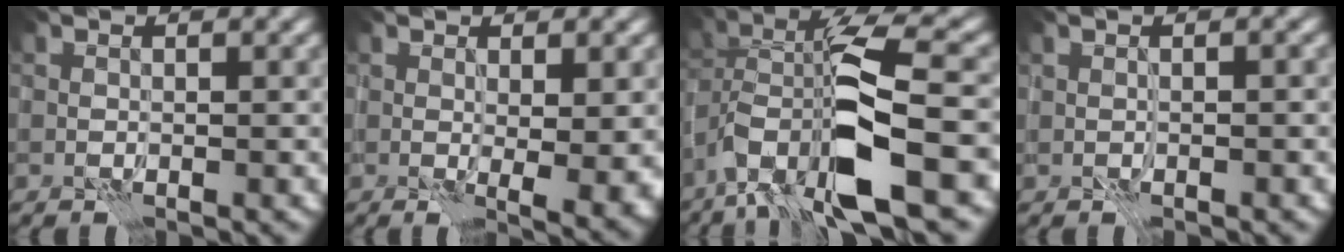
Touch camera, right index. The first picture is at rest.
{"total": 4.9, "force": [-0.6, 1.2, 4.7], "torque": [-0.066, -0.017, 0.000]}
{"total": 10.5, "force": [-4.3, 3.0, 9.1], "torque": [-0.167, 0.006, -0.084]}
{"total": 0.7, "force": [-0.3, 0.1, 0.6], "torque": [-0.010, -0.001, -0.007]}